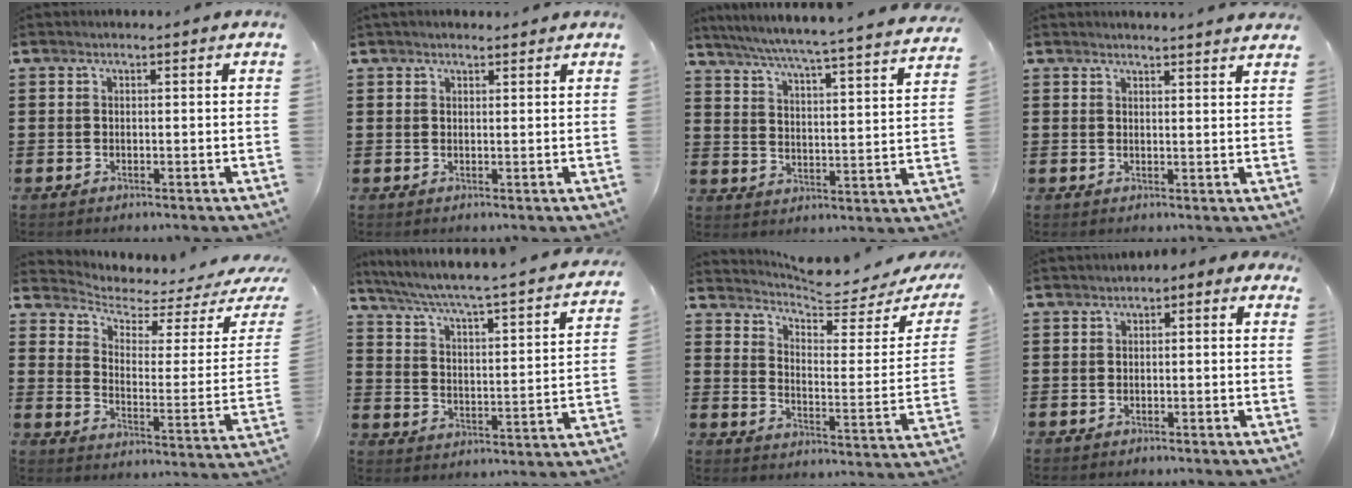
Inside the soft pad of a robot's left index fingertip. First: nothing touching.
{"total": 1.4, "force": [1.3, 0.3, 0.4], "torque": [-0.009, 0.002, 0.025]}
{"total": 4.8, "force": [4.3, -1.0, 1.8], "torque": [-0.056, -0.043, 0.064]}
{"total": 2.2, "force": [2.2, -0.3, 0.2], "torque": [-0.009, -0.004, 0.042]}
{"total": 2.8, "force": [2.1, 1.0, 1.5], "torque": [-0.050, -0.023, 0.028]}
{"total": 4.2, "force": [3.7, -0.6, 1.7], "torque": [-0.055, -0.044, 0.050]}
{"total": 5.3, "force": [4.9, 0.0, 2.0], "torque": [-0.058, -0.039, 0.079]}
{"total": 1.2, "force": [-0.9, 0.6, 0.5], "torque": [-0.014, 0.006, -0.020]}